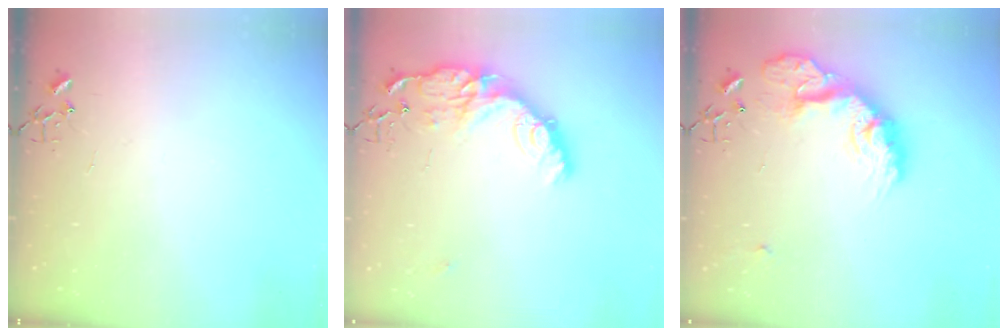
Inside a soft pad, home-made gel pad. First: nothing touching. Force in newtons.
{"total": 15.2, "press": 15.2, "slide": 1.2}
{"total": 19.4, "press": 19.4, "slide": 1.4}